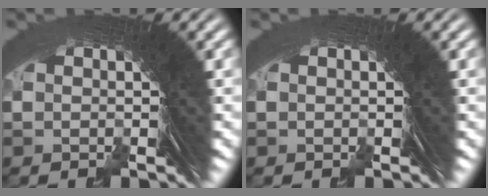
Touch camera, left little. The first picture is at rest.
{"total": 0.0}